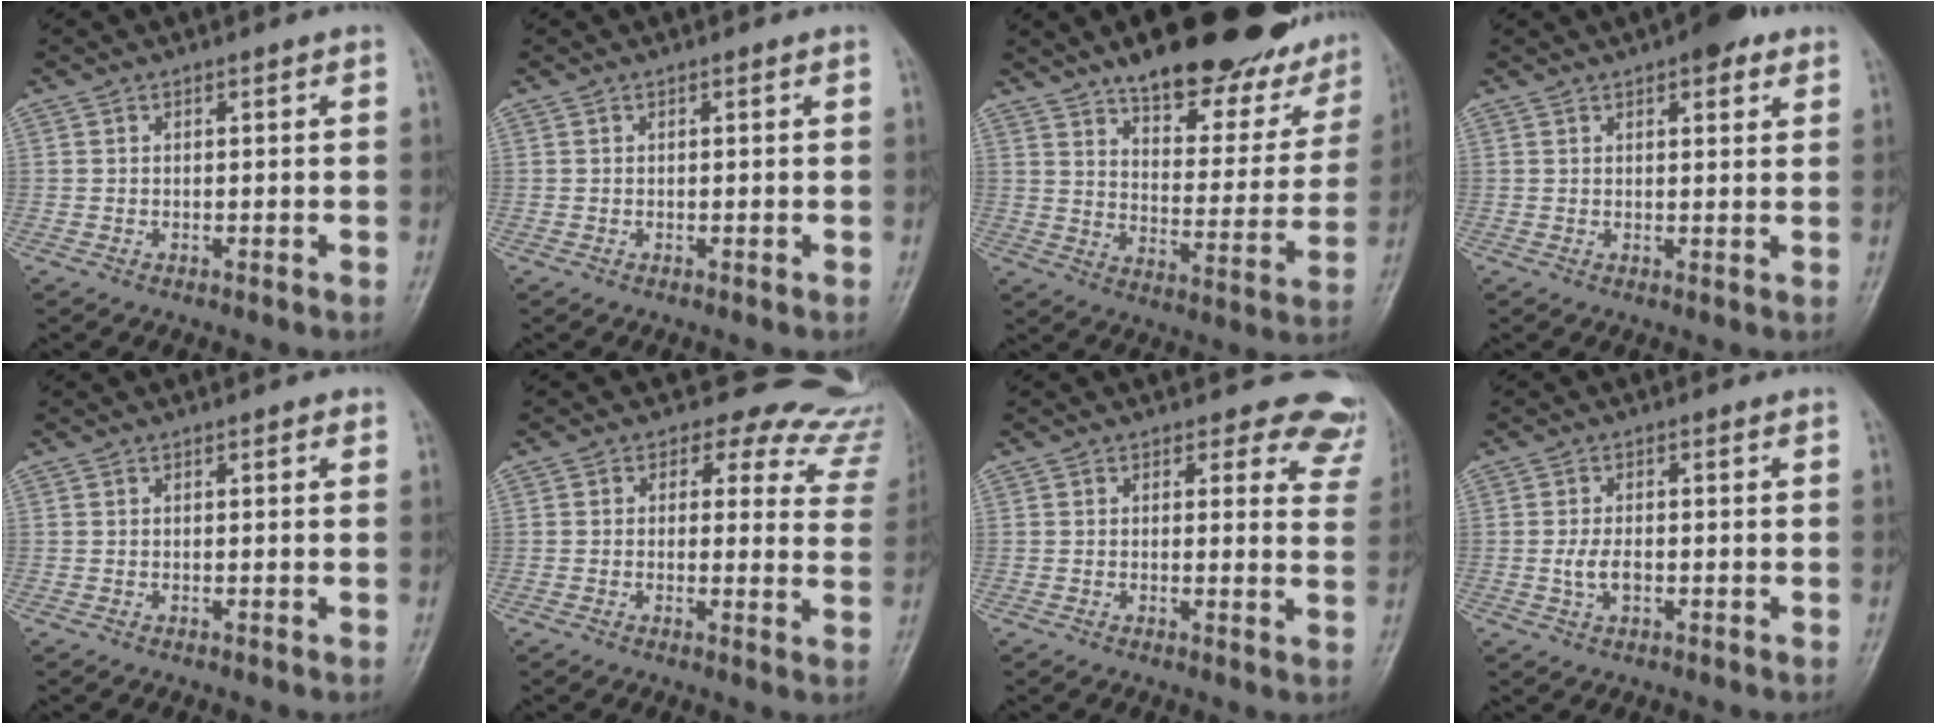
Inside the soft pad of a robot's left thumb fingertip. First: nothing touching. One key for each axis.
{"total": 0.0}
{"total": 25.9, "fx": 18.3, "fy": 9.9, "fz": 15.5, "tx": -0.165, "ty": -0.060, "tz": 0.242}
{"total": 5.7, "fx": 3.3, "fy": 2.3, "fz": 4.0, "tx": -0.036, "ty": -0.009, "tz": 0.038}
{"total": 0.7, "fx": 0.4, "fy": 0.4, "fz": 0.5, "tx": -0.004, "ty": -0.001, "tz": 0.002}
{"total": 15.9, "fx": 13.8, "fy": 7.4, "fz": 3.0, "tx": 0.028, "ty": -0.078, "tz": 0.118}
{"total": 10.3, "fx": 9.3, "fy": 4.4, "fz": 1.1, "tx": 0.049, "ty": -0.059, "tz": 0.061}
{"total": 3.4, "fx": -0.6, "fy": 1.9, "fz": 2.7, "tx": -0.054, "ty": 0.001, "tz": -0.012}